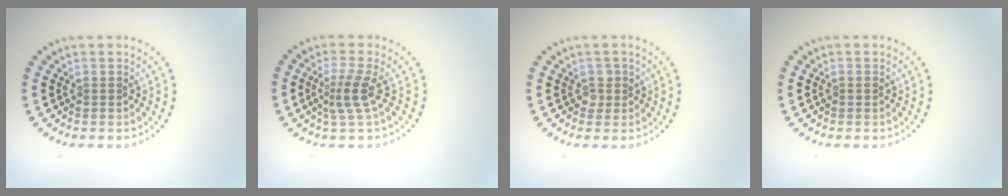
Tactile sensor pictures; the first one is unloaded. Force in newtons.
{"total": 2.5, "press": 1.8, "slide": 1.8}
{"total": 1.3, "press": 1.1, "slide": 0.6}
{"total": 0.6, "press": 0.6, "slide": 0.1}